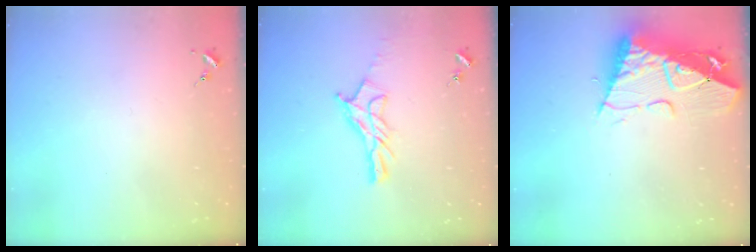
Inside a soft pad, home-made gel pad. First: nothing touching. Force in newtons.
{"total": 12.5, "press": 12.4, "slide": 0.9}
{"total": 15.3, "press": 15.2, "slide": 1.8}